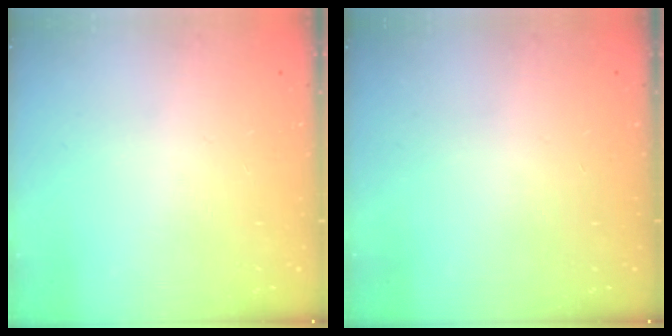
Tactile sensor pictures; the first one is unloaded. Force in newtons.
{"total": 0.0}